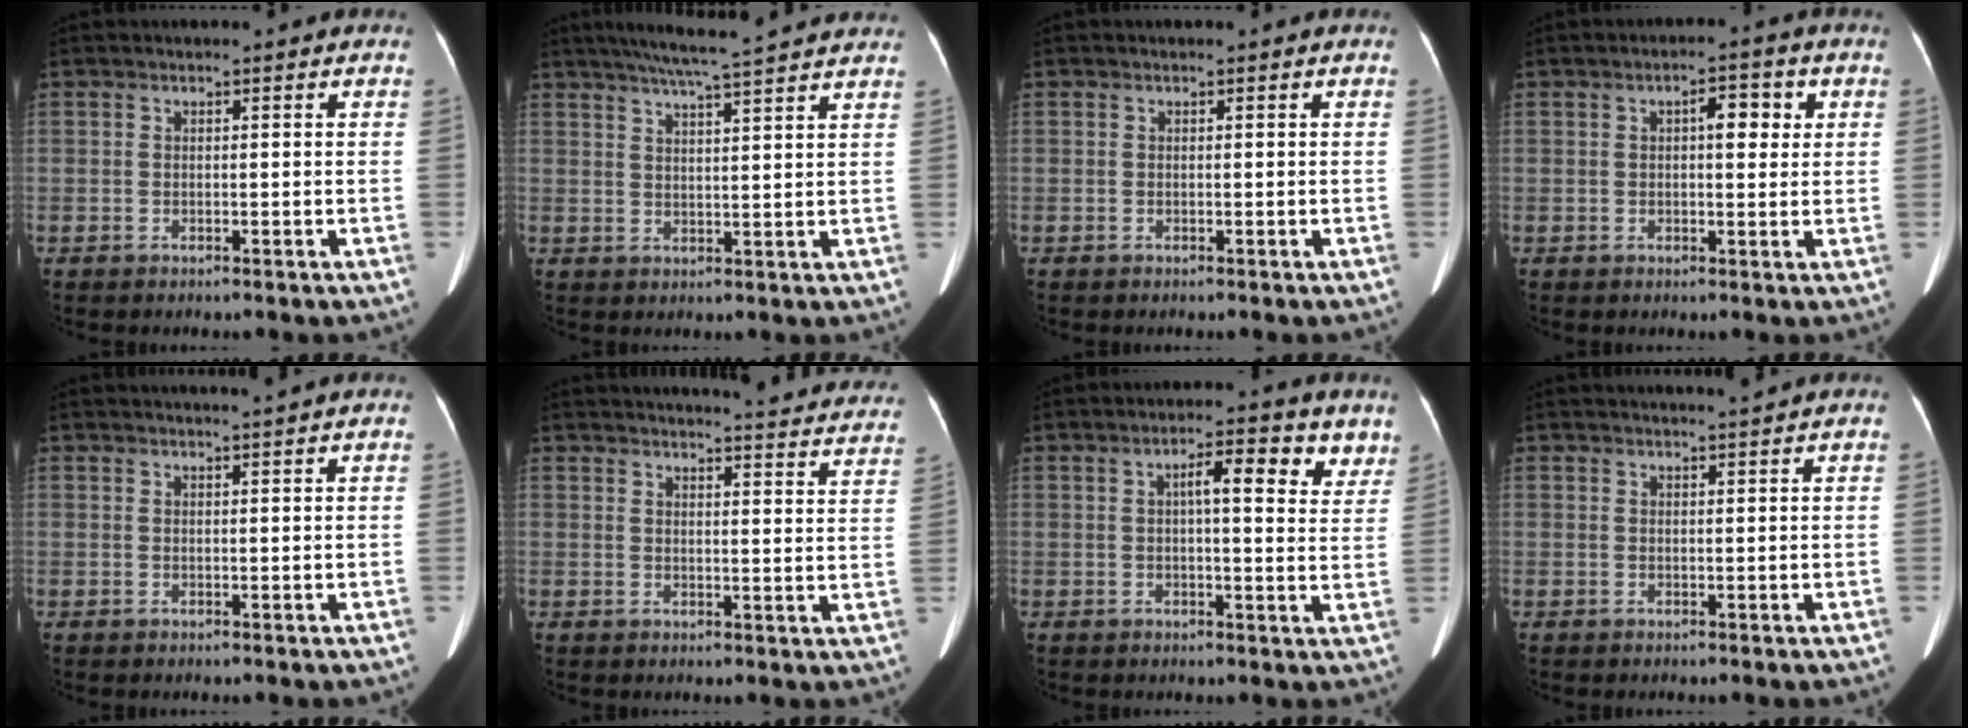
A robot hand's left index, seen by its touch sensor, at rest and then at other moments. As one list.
[{"total": 13.2, "force": [11.4, -0.2, 6.6], "torque": [-0.110, 0.030, 0.147]}, {"total": 0.0}, {"total": 4.1, "force": [1.2, 1.6, 3.6], "torque": [-0.053, 0.013, 0.015]}, {"total": 2.3, "force": [2.1, -0.7, 0.9], "torque": [-0.011, 0.003, 0.031]}, {"total": 21.0, "force": [20.3, 1.6, 5.4], "torque": [-0.057, -0.068, 0.216]}, {"total": 7.3, "force": [3.6, 1.9, 6.0], "torque": [-0.074, 0.013, 0.043]}, {"total": 2.0, "force": [1.8, -0.7, 0.6], "torque": [-0.009, -0.002, 0.029]}]